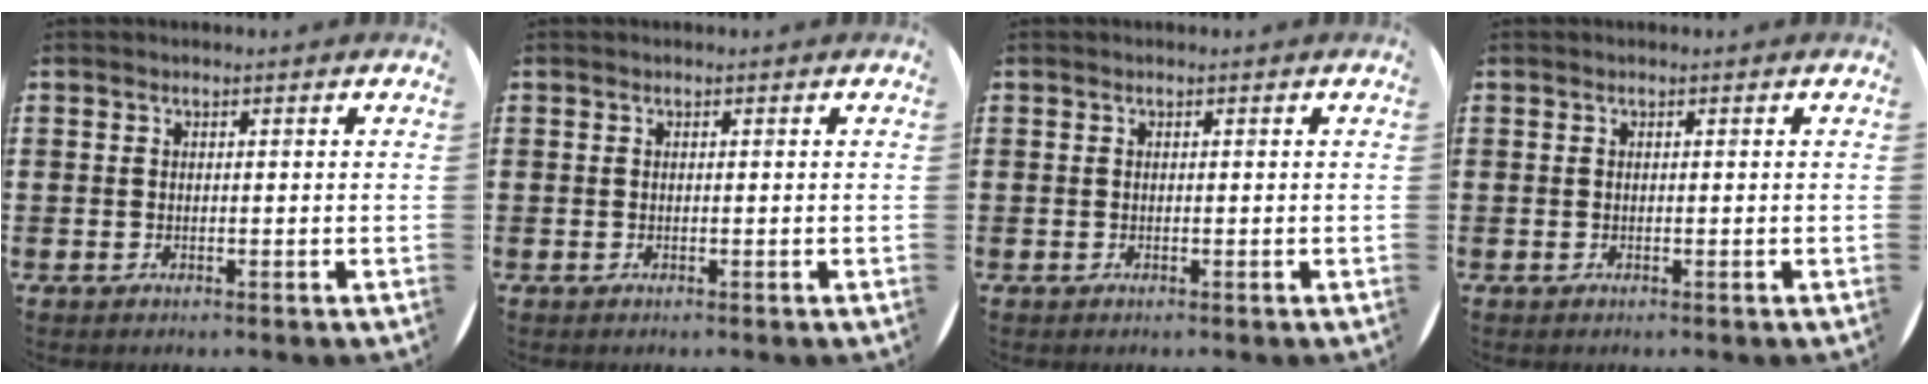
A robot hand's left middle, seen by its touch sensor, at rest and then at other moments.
{"total": 0.0}
{"total": 0.0}
{"total": 0.0}